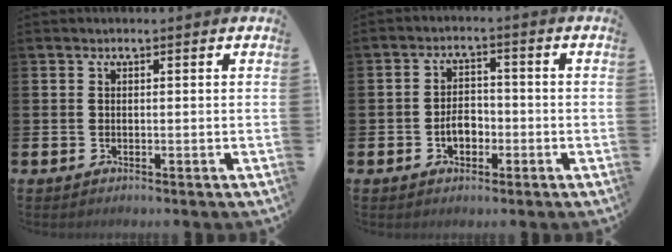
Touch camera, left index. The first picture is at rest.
{"total": 3.6, "force": [-1.2, 2.4, 2.4], "torque": [-0.033, 0.000, -0.027]}